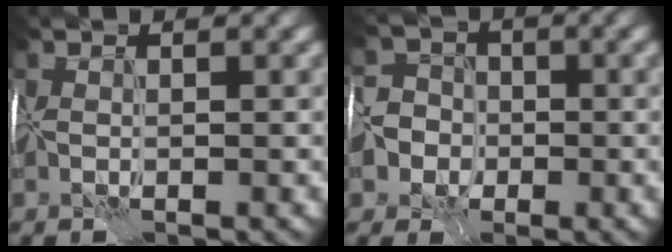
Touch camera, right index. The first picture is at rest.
{"total": 8.1, "force": [-3.3, 7.0, 2.6], "torque": [-0.042, -0.004, -0.094]}